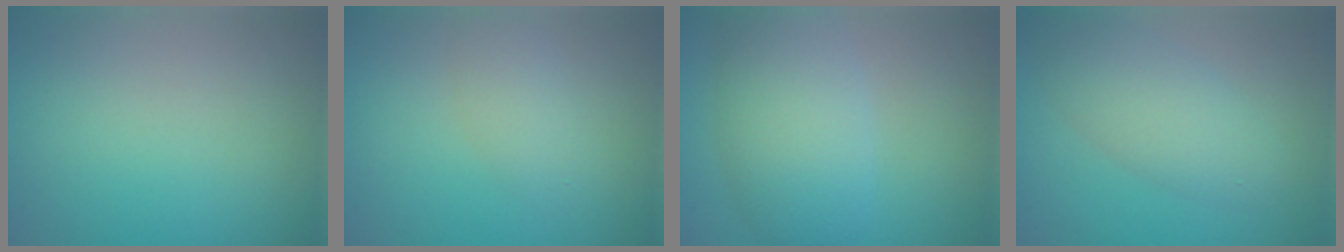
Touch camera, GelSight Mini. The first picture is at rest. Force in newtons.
{"total": 2.1, "press": 2.1, "slide": 0.0}
{"total": 6.8, "press": 6.8, "slide": 0.3}
{"total": 4.4, "press": 4.4, "slide": 0.2}